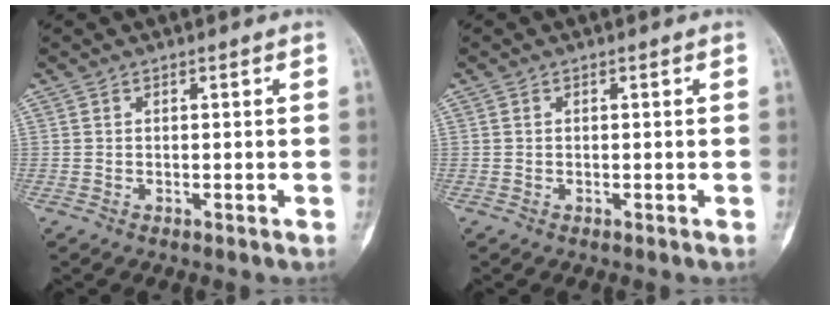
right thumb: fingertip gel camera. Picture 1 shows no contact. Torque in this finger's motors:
{"motor_torque": [-0.51, -0.19, 0.18, 0.00, -0.05]}